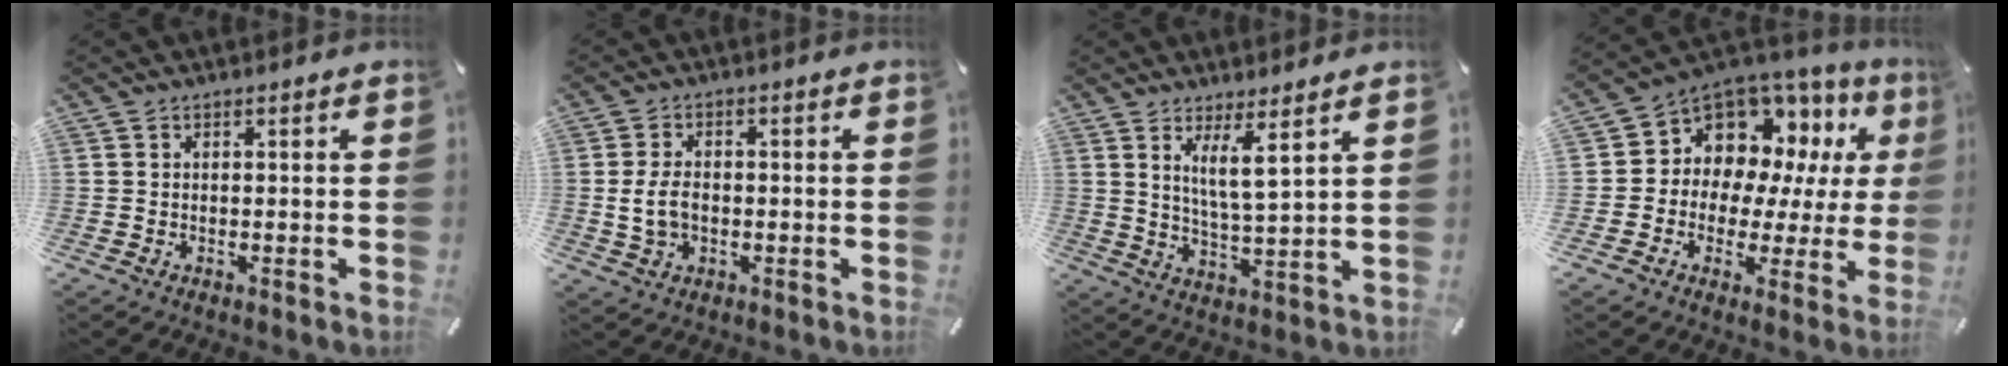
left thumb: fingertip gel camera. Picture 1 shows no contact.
{"total": 5.4, "force": [-0.6, 3.6, 4.0], "torque": [-0.089, 0.003, -0.013]}
{"total": 7.3, "force": [4.6, 0.5, 5.7], "torque": [-0.110, -0.022, 0.075]}
{"total": 10.5, "force": [5.6, 8.3, 3.1], "torque": [-0.069, -0.054, 0.110]}